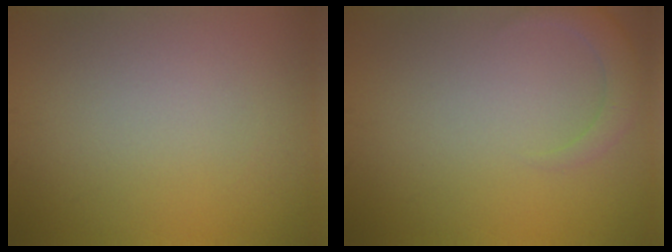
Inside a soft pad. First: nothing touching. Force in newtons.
{"total": 2.1, "press": 2.1, "slide": 0.3}